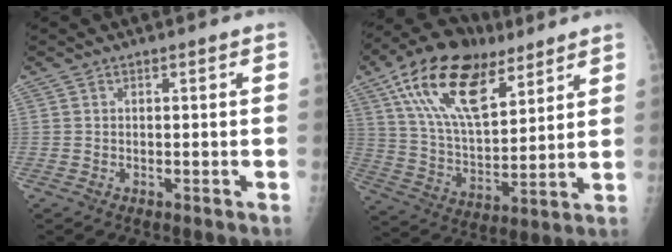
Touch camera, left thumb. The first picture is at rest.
{"total": 20.9, "force": [11.6, 10.1, 14.1], "torque": [-0.229, -0.035, 0.212]}